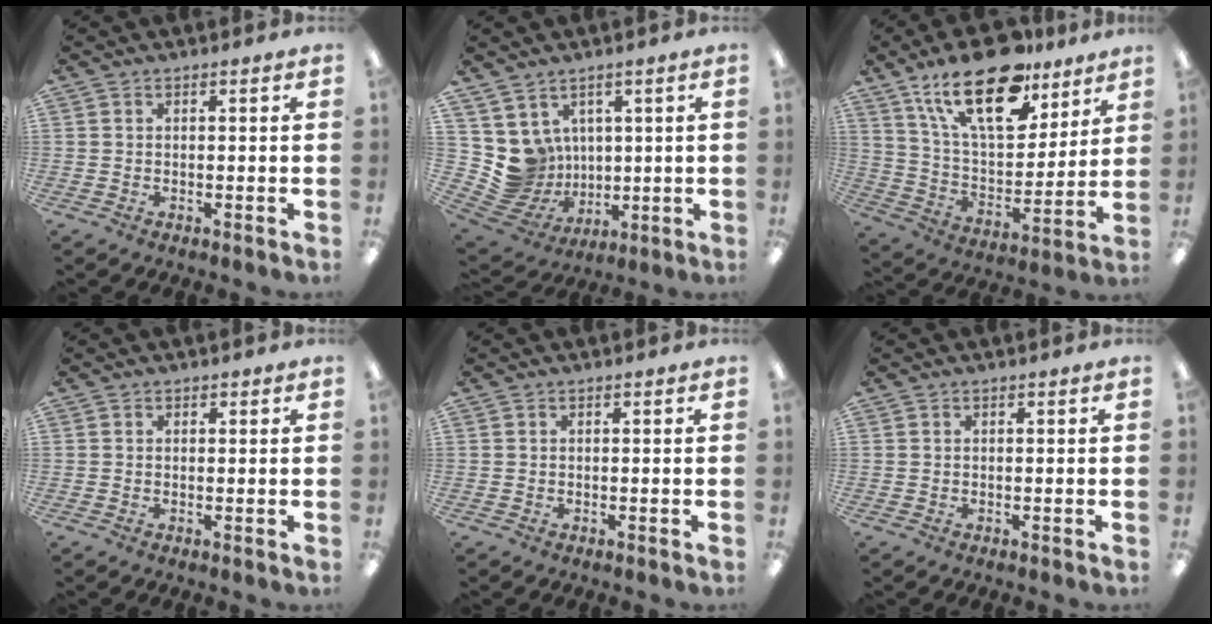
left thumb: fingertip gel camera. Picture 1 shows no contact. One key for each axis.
{"total": 9.1, "fx": 3.0, "fy": 8.5, "fz": 0.8, "tx": -0.062, "ty": -0.041, "tz": 0.069}
{"total": 23.4, "fx": 15.3, "fy": 10.5, "fz": 14.3, "tx": -0.250, "ty": -0.079, "tz": 0.265}
{"total": 0.8, "fx": 0.4, "fy": 0.7, "fz": 0.0, "tx": 0.007, "ty": 0.001, "tz": 0.006}
{"total": 0.0}
{"total": 0.0}